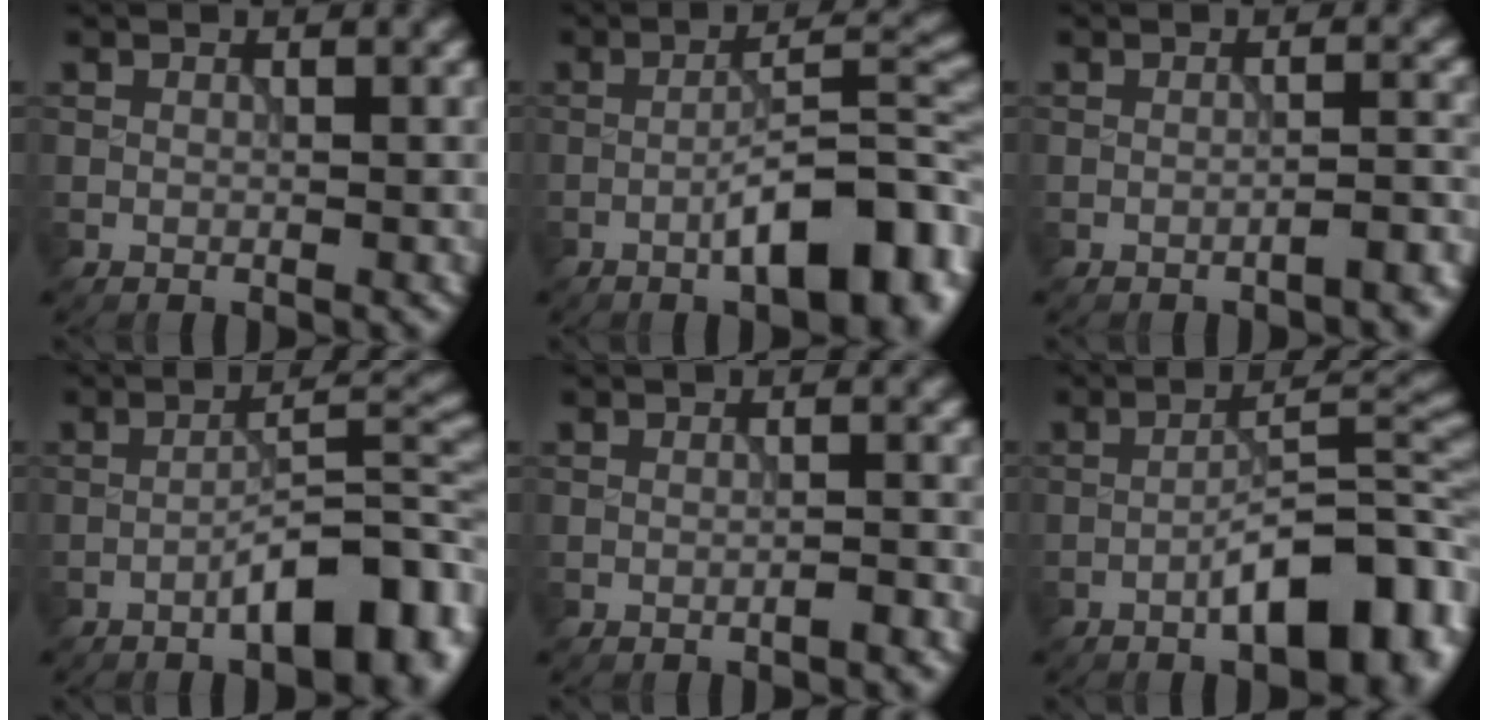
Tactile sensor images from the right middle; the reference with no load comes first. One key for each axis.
{"total": 9.3, "fx": -3.8, "fy": 2.7, "fz": 8.1, "tx": -0.116, "ty": 0.009, "tz": -0.059}
{"total": 2.4, "fx": -1.5, "fy": 0.6, "fz": 1.8, "tx": -0.017, "ty": 0.008, "tz": -0.029}
{"total": 8.1, "fx": -4.0, "fy": 2.4, "fz": 6.7, "tx": -0.092, "ty": 0.013, "tz": -0.061}
{"total": 1.0, "fx": -0.7, "fy": 0.1, "fz": 0.7, "tx": -0.009, "ty": 0.004, "tz": -0.015}
{"total": 9.3, "fx": -4.2, "fy": 3.0, "fz": 7.7, "tx": -0.107, "ty": 0.012, "tz": -0.066}